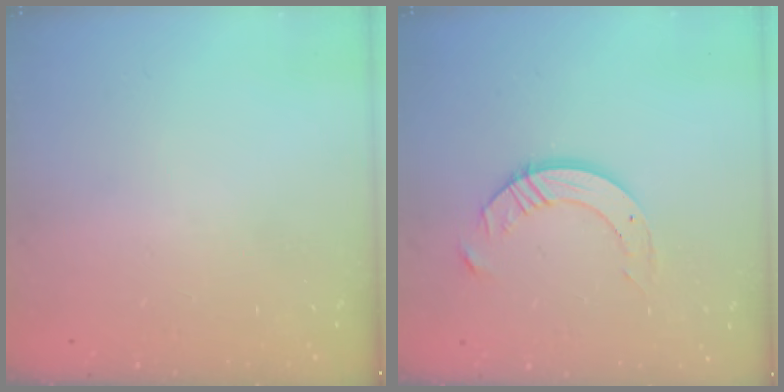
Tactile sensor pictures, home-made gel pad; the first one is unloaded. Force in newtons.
{"total": 9.2, "press": 9.1, "slide": 0.8}